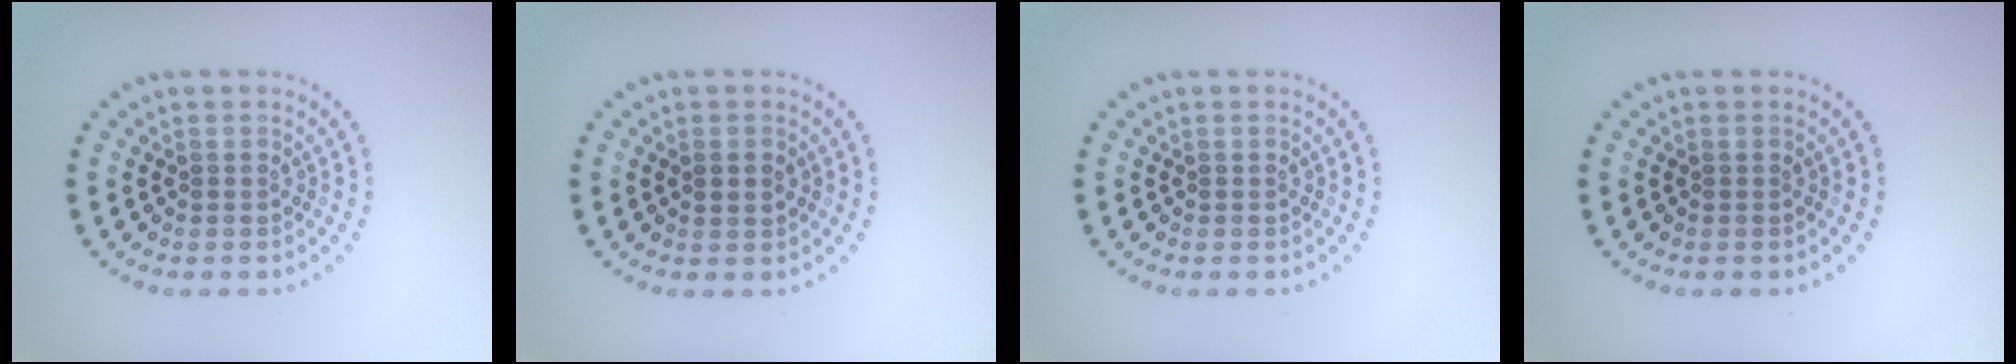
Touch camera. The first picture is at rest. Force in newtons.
{"total": 1.5, "press": 1.5, "slide": 0.1}
{"total": 0.0}
{"total": 0.0}